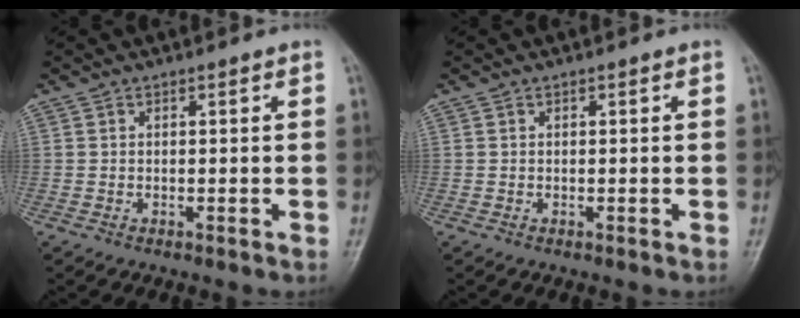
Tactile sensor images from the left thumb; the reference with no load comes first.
{"total": 0.0}